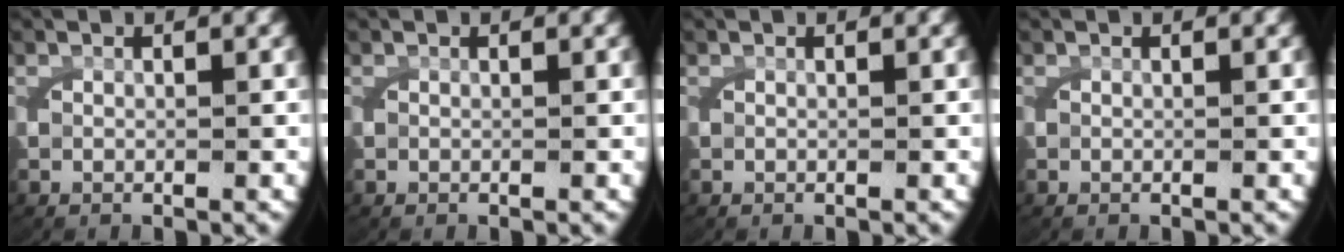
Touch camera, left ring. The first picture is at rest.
{"total": 0.0}
{"total": 0.0}
{"total": 0.0}